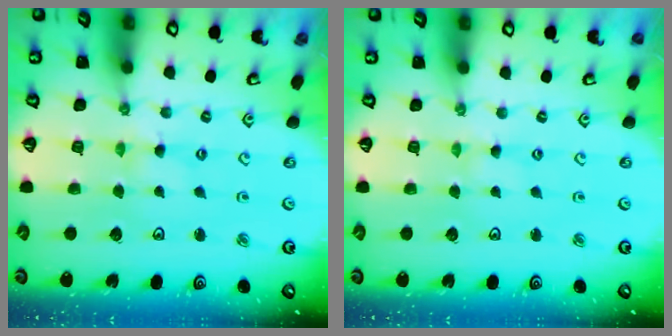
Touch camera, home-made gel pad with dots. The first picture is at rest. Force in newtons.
{"total": 0.0}